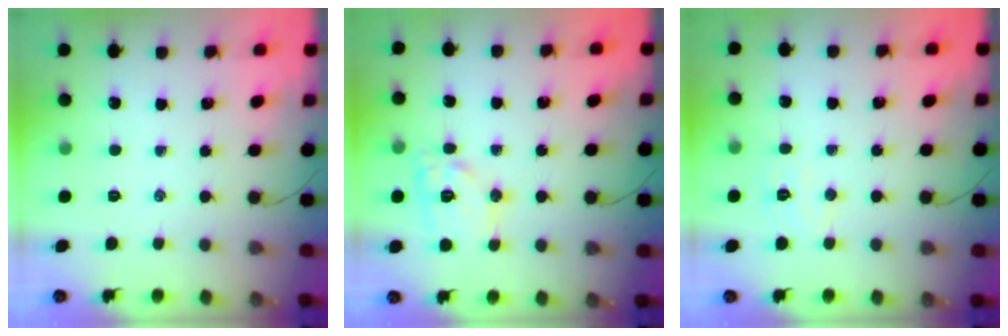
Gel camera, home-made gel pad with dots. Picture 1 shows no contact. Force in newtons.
{"total": 11.6, "press": 11.5, "slide": 1.2}
{"total": 4.9, "press": 4.8, "slide": 1.1}